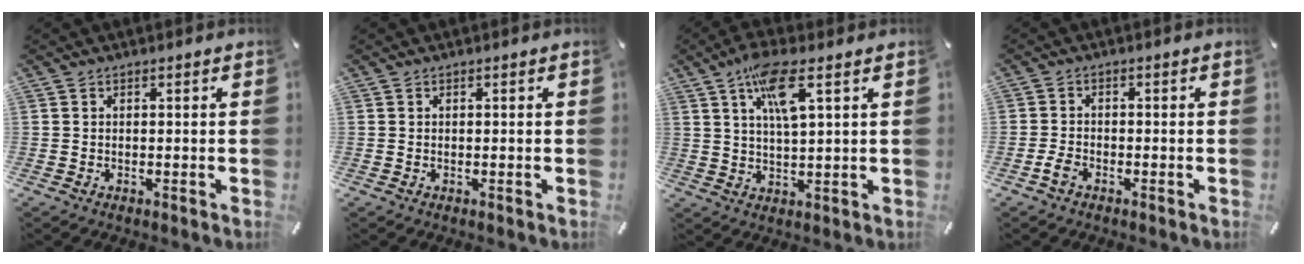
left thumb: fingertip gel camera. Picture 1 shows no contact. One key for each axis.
{"total": 0.0}
{"total": 9.8, "fx": 4.6, "fy": 2.4, "fz": 8.3, "tx": -0.161, "ty": 0.002, "tz": 0.078}
{"total": 2.5, "fx": -1.6, "fy": 1.6, "fz": 1.3, "tx": -0.030, "ty": 0.004, "tz": -0.031}